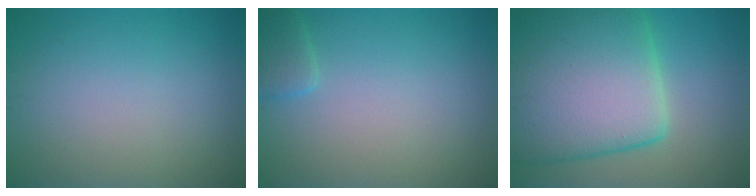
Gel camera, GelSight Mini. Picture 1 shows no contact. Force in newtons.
{"total": 1.7, "press": 1.7, "slide": 0.2}
{"total": 15.9, "press": 15.9, "slide": 0.8}